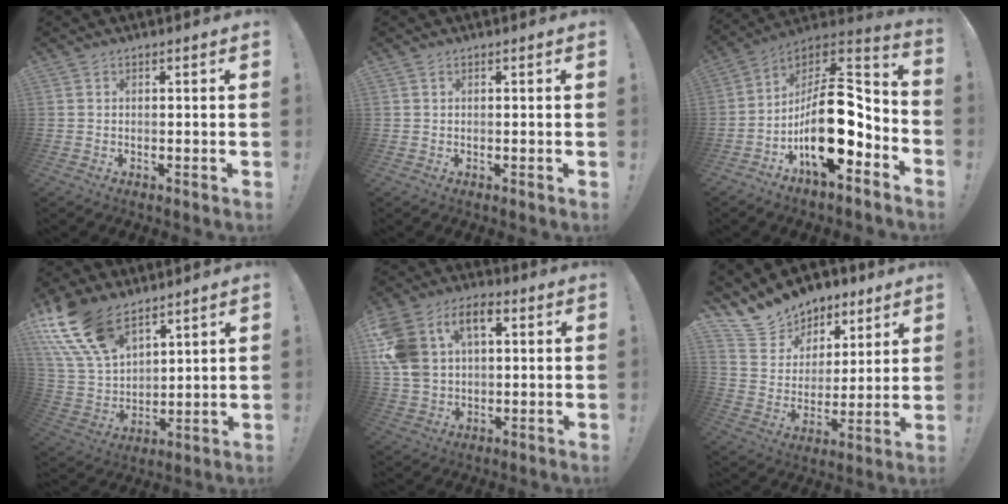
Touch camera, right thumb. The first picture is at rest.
{"total": 0.0}
{"total": 21.2, "force": [-5.1, 10.3, 17.8], "torque": [-0.304, 0.023, -0.076]}
{"total": 18.3, "force": [12.2, 9.5, 9.8], "torque": [-0.220, -0.076, 0.230]}
{"total": 15.8, "force": [5.2, 10.9, 10.1], "torque": [-0.212, -0.011, 0.095]}
{"total": 12.9, "force": [10.7, 7.1, 1.5], "torque": [-0.042, -0.089, 0.203]}